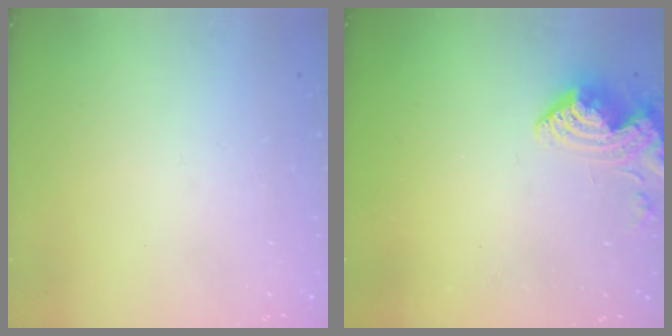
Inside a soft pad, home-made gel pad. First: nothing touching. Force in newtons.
{"total": 10.1, "press": 10.0, "slide": 1.2}